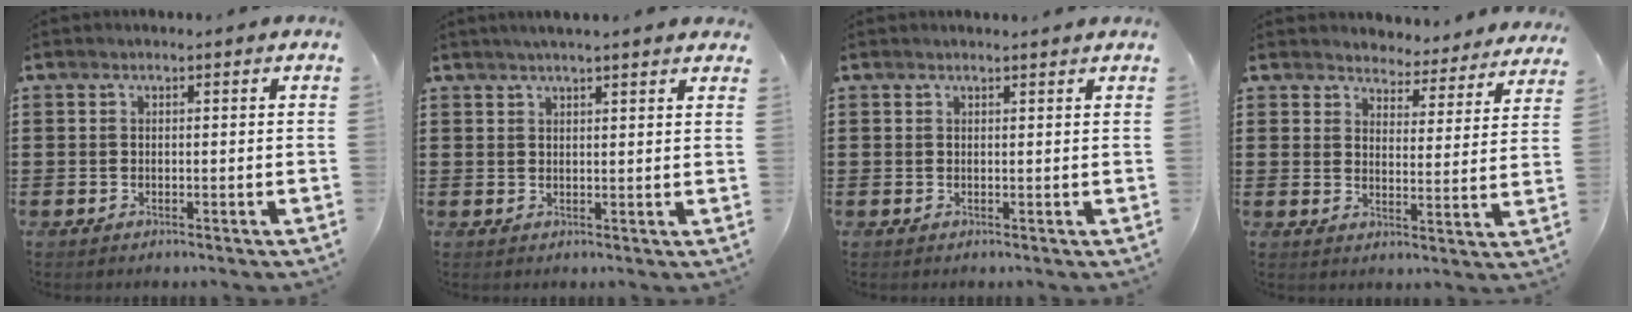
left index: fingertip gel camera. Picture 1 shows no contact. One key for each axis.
{"total": 2.1, "fx": 1.9, "fy": -0.1, "fz": 0.9, "tx": -0.022, "ty": 0.001, "tz": 0.035}
{"total": 0.7, "fx": 0.7, "fy": 0.0, "fz": 0.3, "tx": -0.007, "ty": -0.002, "tz": 0.013}
{"total": 4.2, "fx": 4.1, "fy": 0.5, "fz": -0.2, "tx": -0.015, "ty": -0.034, "tz": 0.069}